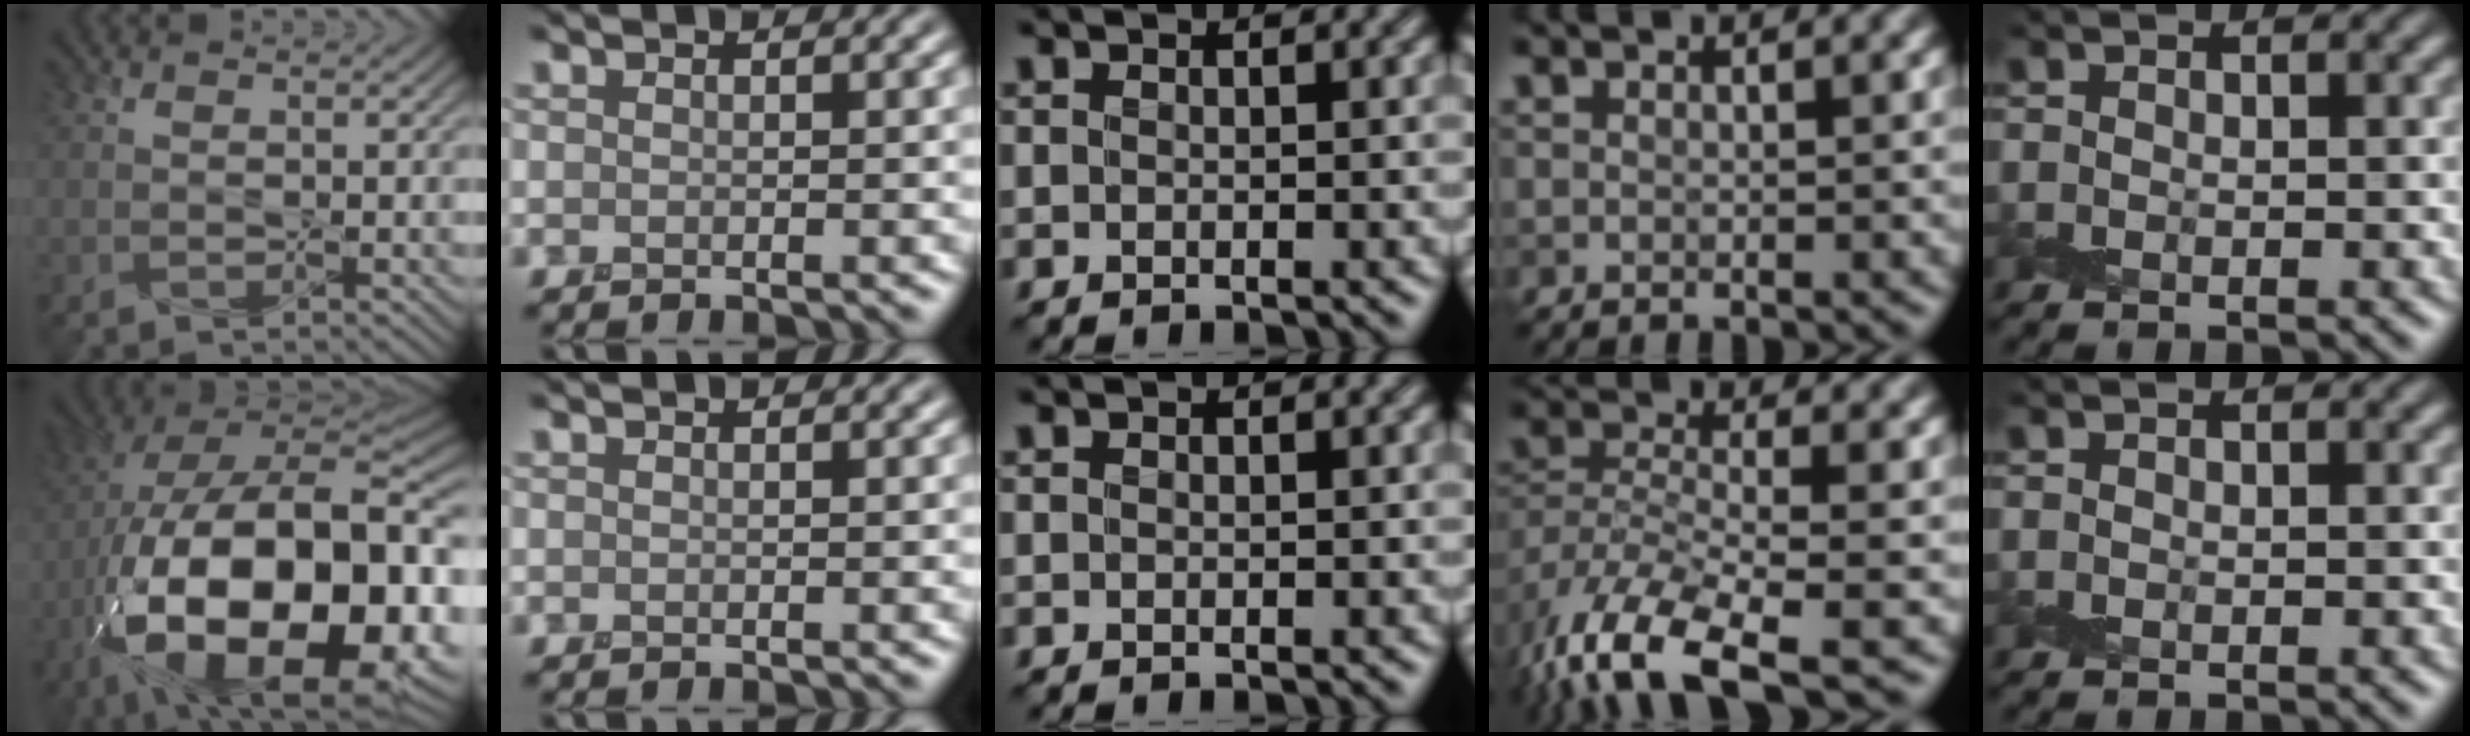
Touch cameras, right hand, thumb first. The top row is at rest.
{"thumb": {"total": 23.6, "force": [-7.5, 12.1, 18.8], "torque": [-0.363, -0.038, -0.094]}, "ring": {"total": 10.0, "force": [-6.1, 3.9, 6.9], "torque": [-0.142, -0.018, -0.117]}}